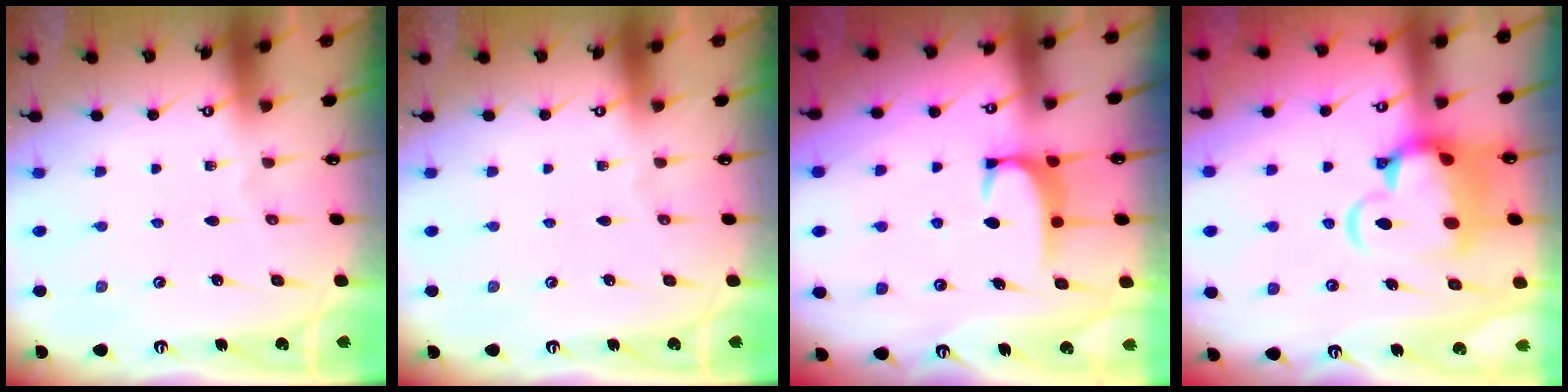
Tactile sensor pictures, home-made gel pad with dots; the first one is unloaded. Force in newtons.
{"total": 0.0}
{"total": 2.0, "press": 2.0, "slide": 0.5}
{"total": 8.0, "press": 7.7, "slide": 1.9}